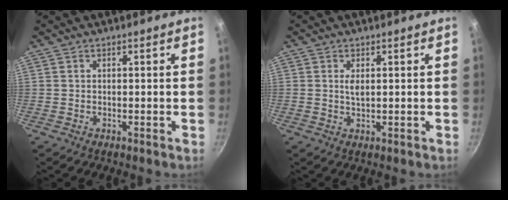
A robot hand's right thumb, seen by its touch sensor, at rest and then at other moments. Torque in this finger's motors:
{"motor_torque": [0.27, 0.03, 0.44, 0.05, 0.00]}